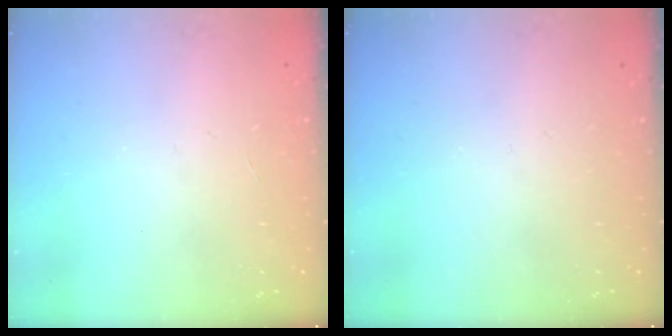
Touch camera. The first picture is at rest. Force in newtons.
{"total": 0.0}